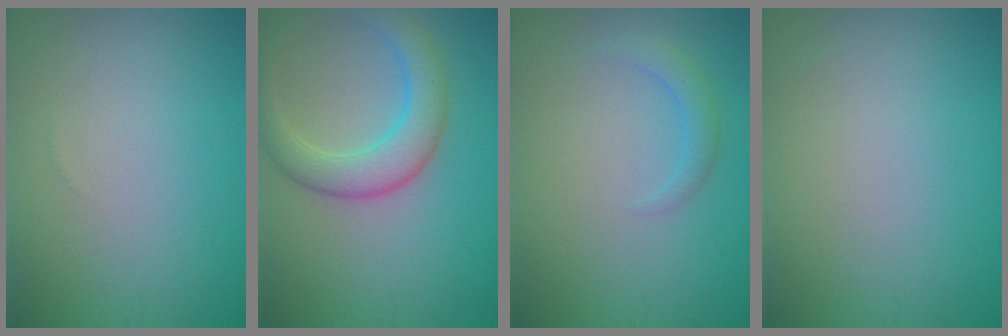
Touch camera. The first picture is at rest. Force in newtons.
{"total": 4.6, "press": 4.6, "slide": 0.2}
{"total": 1.6, "press": 1.6, "slide": 0.0}
{"total": 0.0}